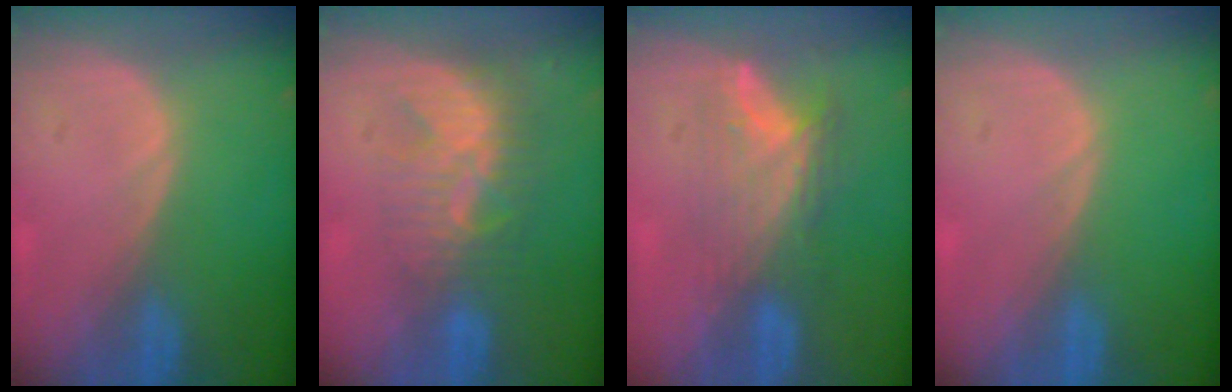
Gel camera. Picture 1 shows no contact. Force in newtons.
{"total": 8.9, "press": 7.7, "slide": 4.6}
{"total": 8.2, "press": 6.8, "slide": 4.7}
{"total": 0.0}